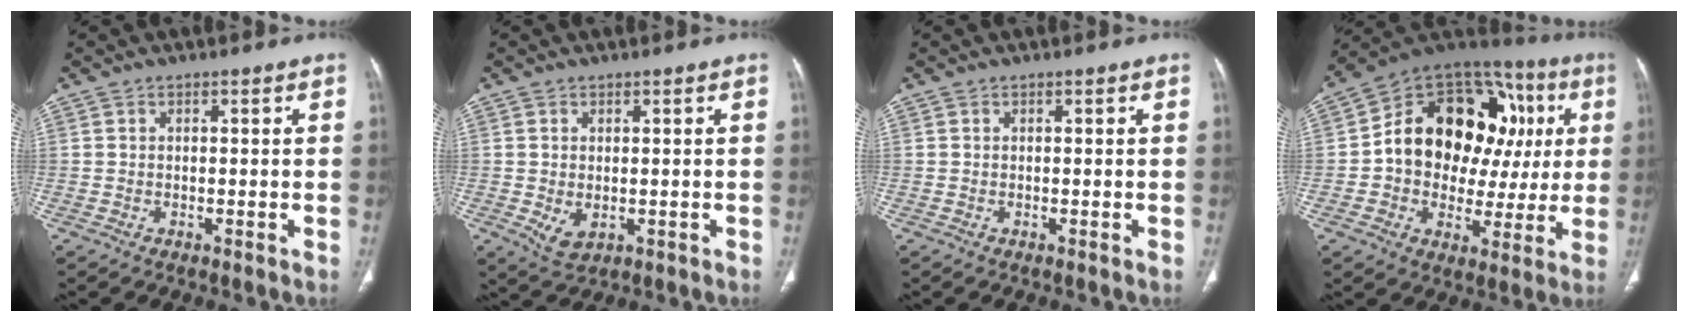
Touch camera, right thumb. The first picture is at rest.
{"total": 4.5, "force": [-0.7, 2.9, 3.4], "torque": [-0.058, -0.011, 0.004]}
{"total": 0.0}
{"total": 25.9, "force": [4.1, 17.7, 18.5], "torque": [-0.221, 0.044, 0.064]}